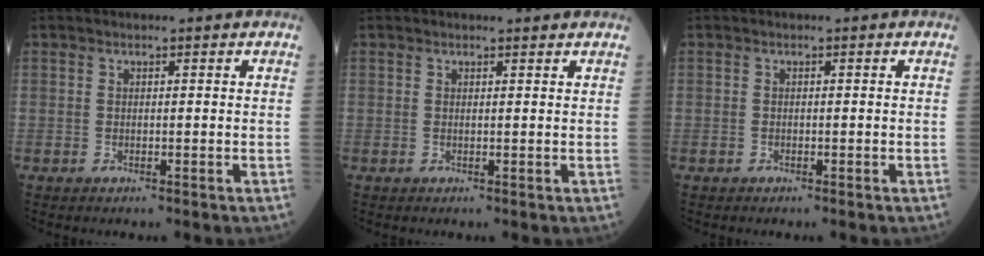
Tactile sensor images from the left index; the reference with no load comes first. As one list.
[{"total": 1.2, "force": [1.2, 0.1, 0.2], "torque": [-0.013, 0.001, 0.013]}, {"total": 0.0}]